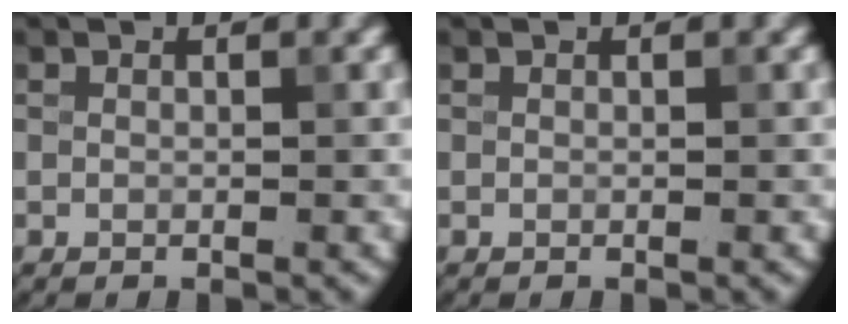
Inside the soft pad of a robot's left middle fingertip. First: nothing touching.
{"total": 0.0}